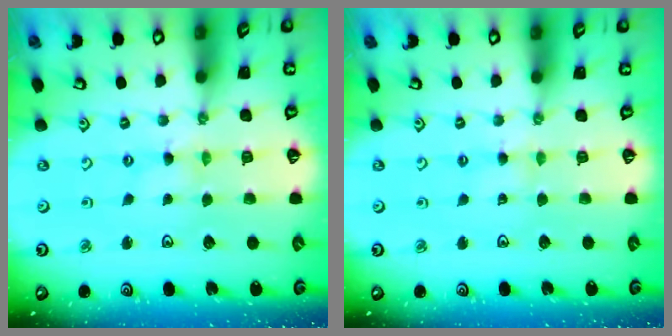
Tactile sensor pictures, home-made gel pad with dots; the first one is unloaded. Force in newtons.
{"total": 2.6, "press": 2.6, "slide": 0.3}